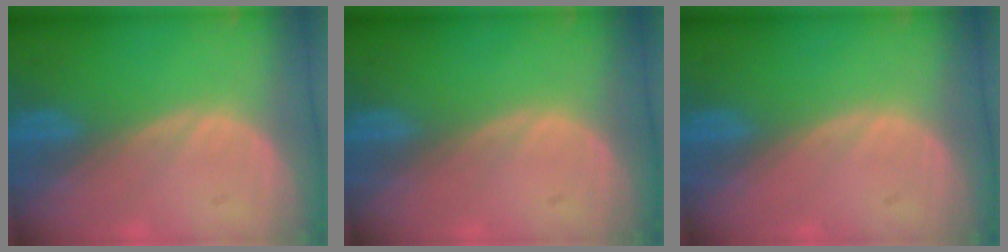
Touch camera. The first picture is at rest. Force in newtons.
{"total": 0.0}
{"total": 0.0}